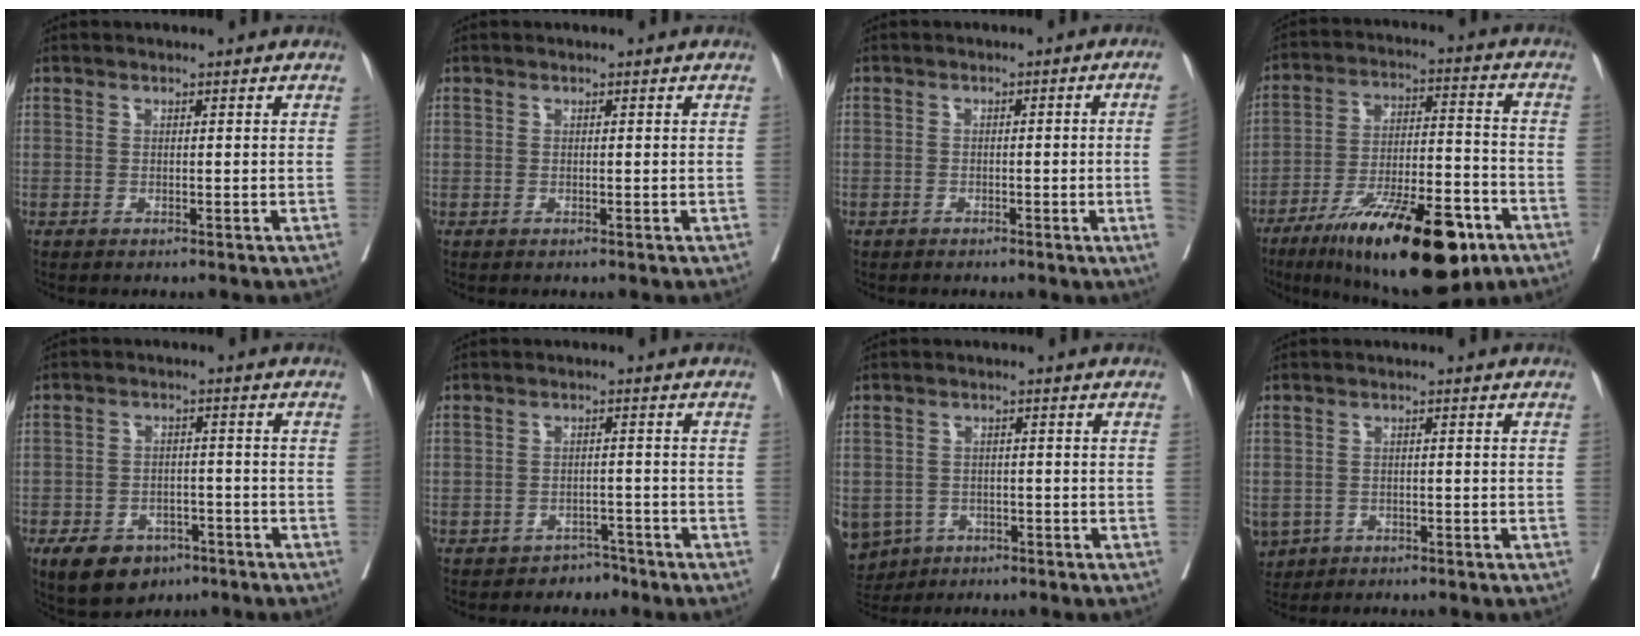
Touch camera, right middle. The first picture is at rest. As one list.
[{"total": 0.0}, {"total": 4.2, "force": [-0.8, -1.2, 4.0], "torque": [-0.048, 0.001, -0.012]}, {"total": 21.2, "force": [-12.9, 5.0, 16.0], "torque": [-0.222, -0.008, -0.206]}, {"total": 7.8, "force": [-4.9, 4.7, 3.8], "torque": [-0.063, 0.003, -0.071]}, {"total": 2.0, "force": [-1.7, 1.0, -0.4], "torque": [0.007, 0.005, -0.026]}, {"total": 9.8, "force": [-4.9, 7.9, 3.0], "torque": [-0.096, -0.006, -0.066]}, {"total": 4.8, "force": [-2.5, 3.8, 1.5], "torque": [-0.034, -0.002, -0.038]}]